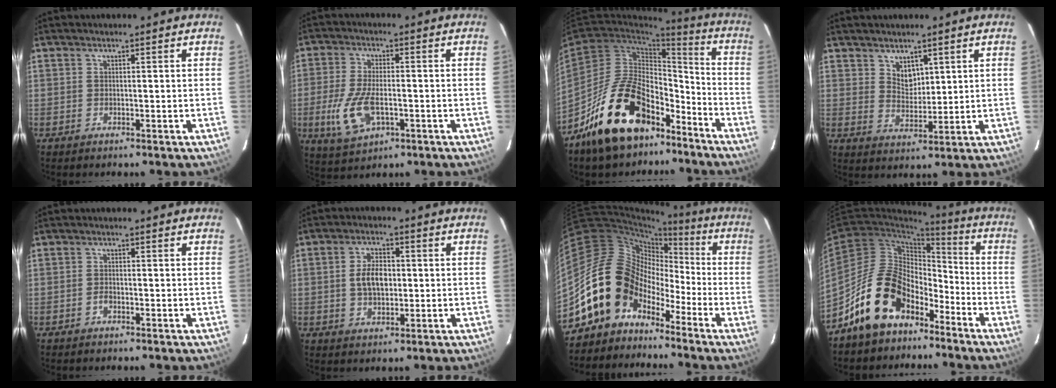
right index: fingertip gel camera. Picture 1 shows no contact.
{"total": 10.0, "force": [-2.8, 4.8, 8.3], "torque": [-0.186, -0.010, -0.048]}
{"total": 21.9, "force": [-14.8, 11.2, 11.7], "torque": [-0.219, 0.030, -0.224]}
{"total": 4.3, "force": [2.8, 2.7, 1.8], "torque": [-0.022, -0.001, 0.054]}
{"total": 1.1, "force": [-0.7, 0.7, 0.6], "torque": [-0.011, 0.002, -0.014]}
{"total": 6.4, "force": [0.1, 3.9, 5.1], "torque": [-0.095, 0.009, 0.005]}
{"total": 13.5, "force": [-8.2, 9.9, 4.0], "torque": [-0.083, 0.035, -0.158]}
{"total": 16.1, "force": [-10.6, 9.1, 7.9], "torque": [-0.148, 0.027, -0.170]}